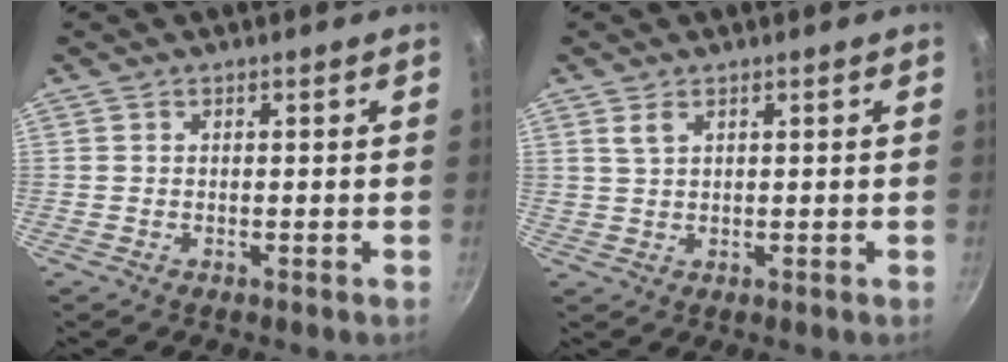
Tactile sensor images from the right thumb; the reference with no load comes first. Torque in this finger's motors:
{"motor_torque": [-0.73, 0.88, 0.37, 0.73, 0.05]}